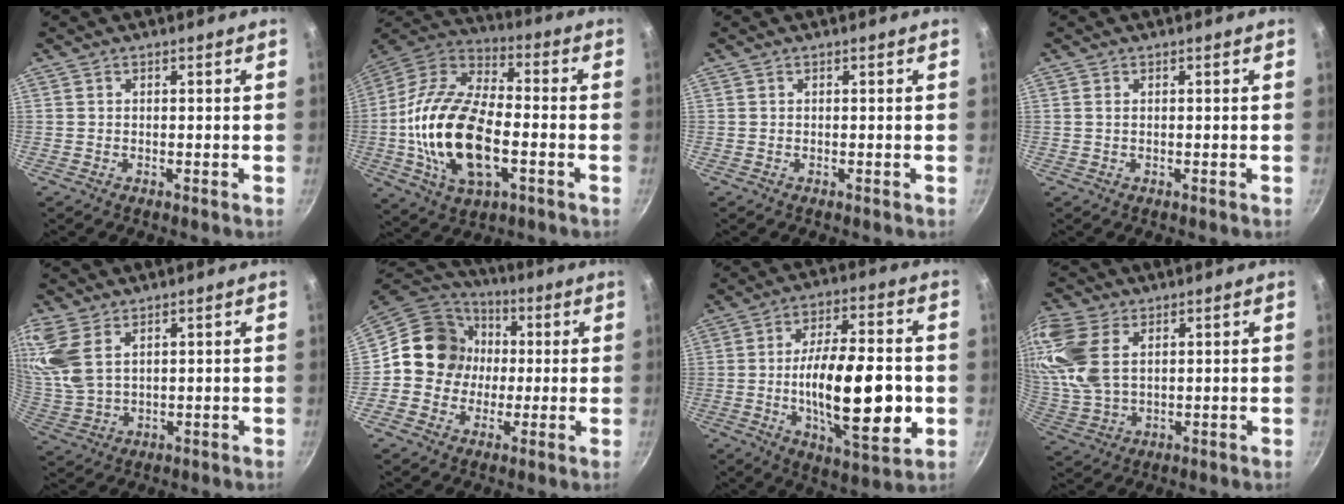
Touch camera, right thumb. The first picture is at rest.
{"total": 22.3, "force": [-4.0, 11.9, 18.4], "torque": [-0.346, 0.029, -0.082]}
{"total": 0.0}
{"total": 0.6, "force": [0.2, 0.3, 0.5], "torque": [-0.010, 0.000, 0.003]}
{"total": 11.4, "force": [5.7, 6.5, 7.5], "torque": [-0.163, -0.011, 0.126]}
{"total": 14.1, "force": [0.6, 12.9, 5.8], "torque": [-0.061, 0.027, -0.004]}
{"total": 21.3, "force": [-2.9, 8.1, 19.5], "torque": [-0.295, 0.006, -0.044]}
{"total": 13.6, "force": [4.7, 8.5, 9.6], "torque": [-0.202, -0.009, 0.100]}